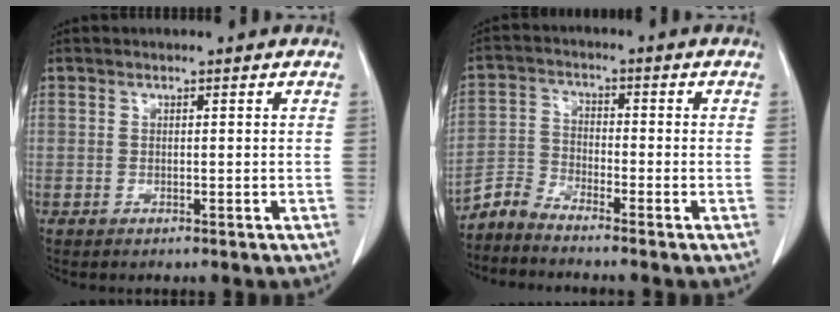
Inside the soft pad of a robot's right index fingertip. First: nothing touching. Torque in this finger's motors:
{"motor_torque": [0.01, -0.11, -0.01, -0.01]}